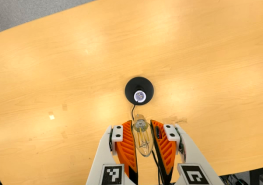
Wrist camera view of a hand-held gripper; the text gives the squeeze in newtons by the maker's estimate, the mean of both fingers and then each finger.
{"total": 18.6, "left": 20.1, "right": 17.0}